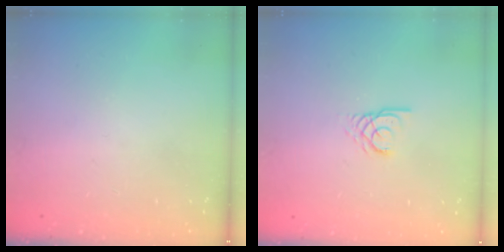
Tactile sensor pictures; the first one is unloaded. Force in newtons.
{"total": 2.9, "press": 2.9, "slide": 0.2}